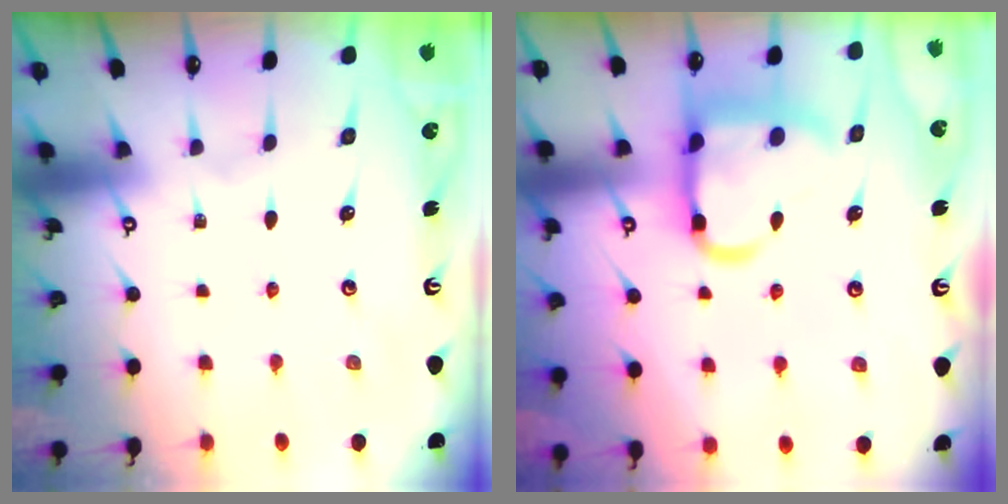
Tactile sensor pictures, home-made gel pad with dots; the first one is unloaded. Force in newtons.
{"total": 16.9, "press": 16.8, "slide": 1.7}